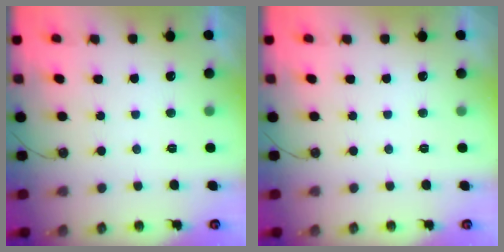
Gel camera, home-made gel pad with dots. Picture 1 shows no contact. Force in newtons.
{"total": 0.0}